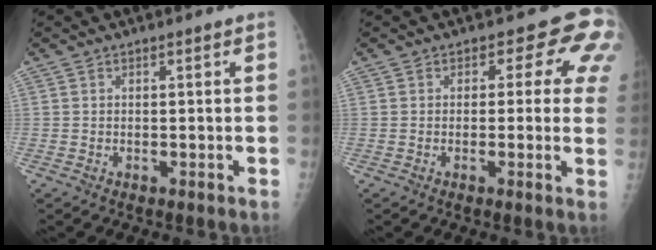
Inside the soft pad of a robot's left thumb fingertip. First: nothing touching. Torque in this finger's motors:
{"motor_torque": [0.07, 0.25, 0.24, 0.12, 0.05]}